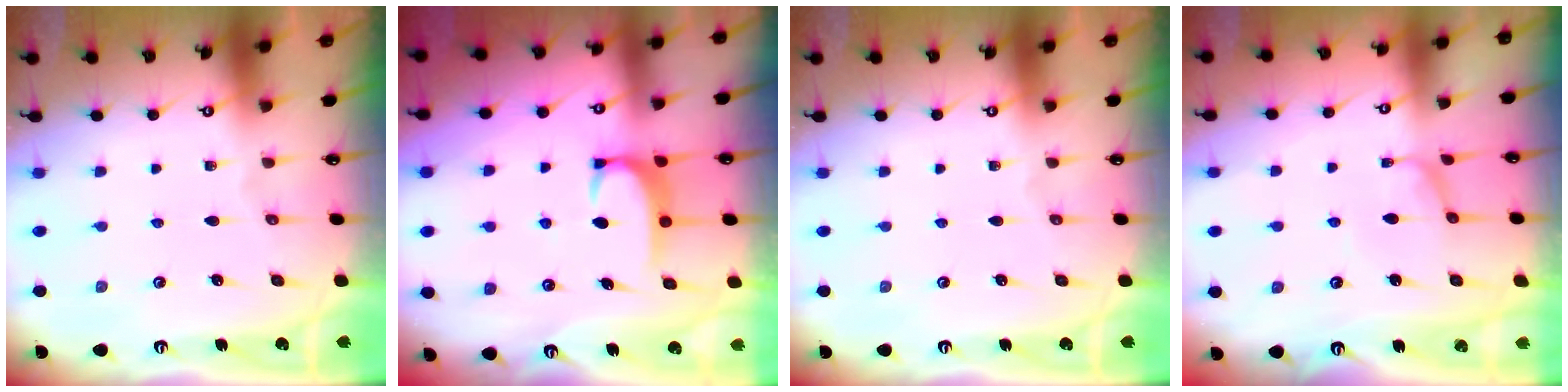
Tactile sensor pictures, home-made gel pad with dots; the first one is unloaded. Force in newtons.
{"total": 2.7, "press": 2.7, "slide": 0.4}
{"total": 0.0}
{"total": 1.1, "press": 1.0, "slide": 0.4}